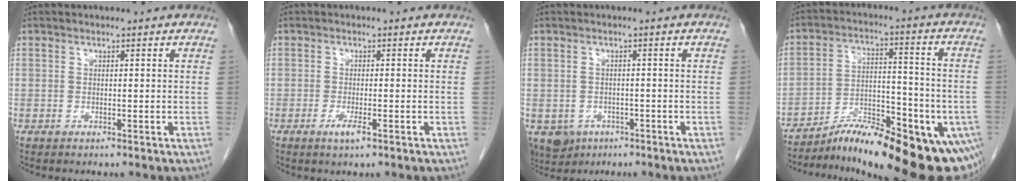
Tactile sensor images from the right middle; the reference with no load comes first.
{"total": 2.2, "force": [-1.1, 0.2, 1.9], "torque": [-0.038, -0.006, -0.019]}
{"total": 6.1, "force": [-3.5, 4.7, 1.8], "torque": [-0.035, 0.000, -0.047]}
{"total": 19.8, "force": [-14.9, 4.8, 12.2], "torque": [-0.103, 0.016, -0.215]}